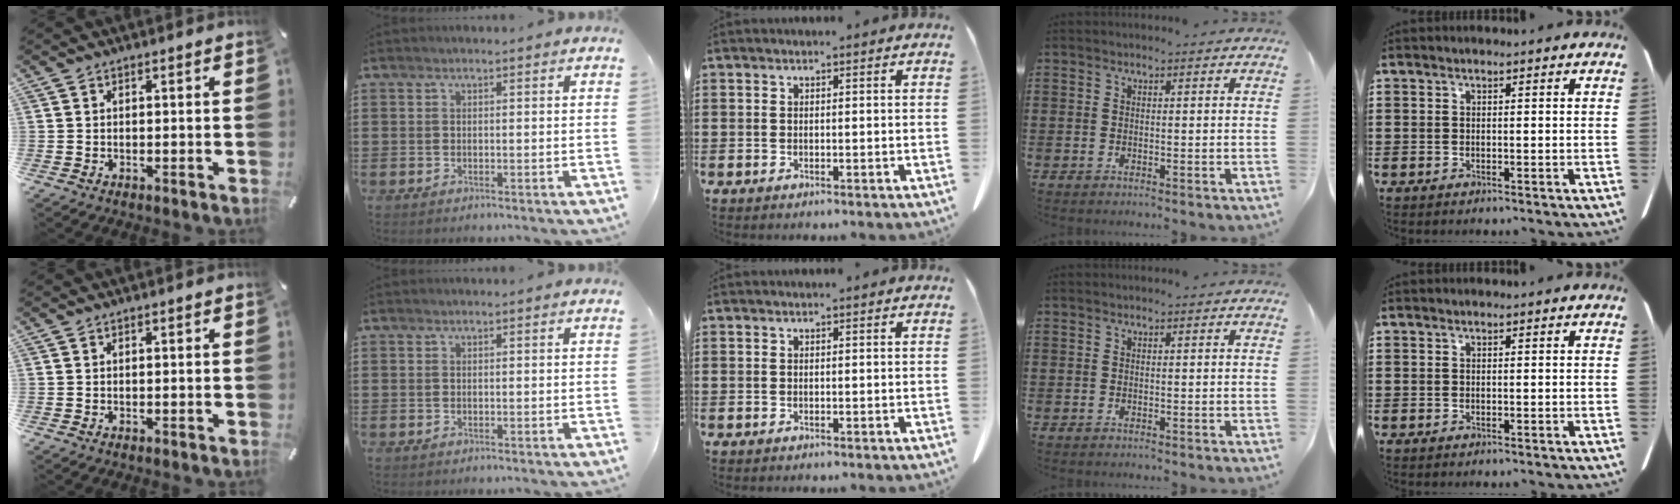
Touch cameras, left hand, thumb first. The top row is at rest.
{}